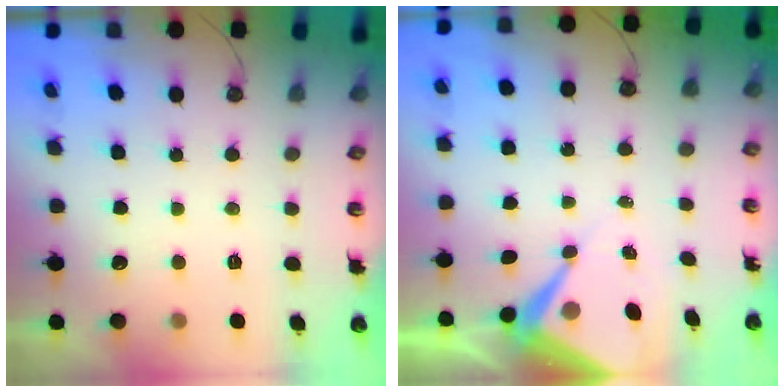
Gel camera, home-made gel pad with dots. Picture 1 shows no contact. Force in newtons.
{"total": 8.5, "press": 8.5, "slide": 0.8}